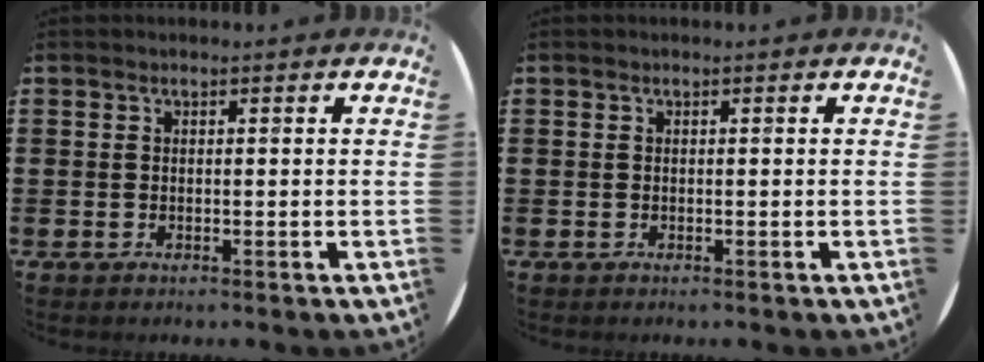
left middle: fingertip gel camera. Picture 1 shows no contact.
{"total": 0.0}